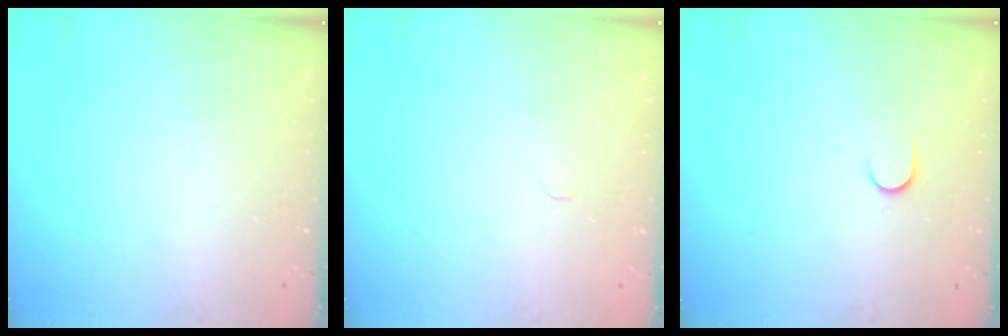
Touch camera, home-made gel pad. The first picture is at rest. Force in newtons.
{"total": 2.4, "press": 2.4, "slide": 0.3}
{"total": 5.7, "press": 5.6, "slide": 0.7}